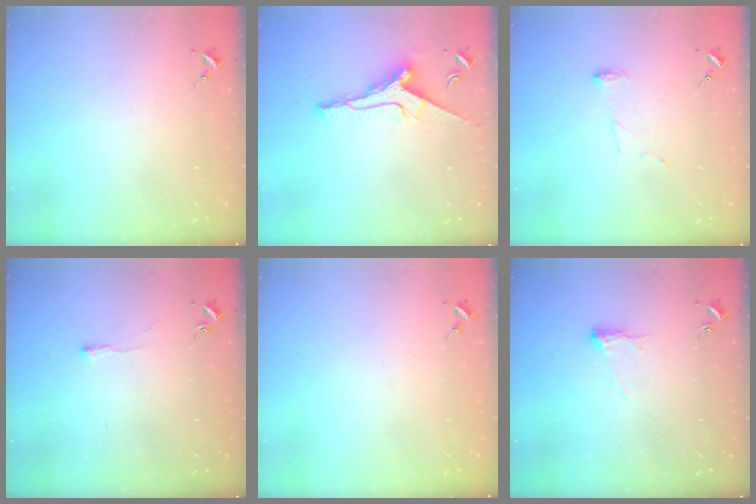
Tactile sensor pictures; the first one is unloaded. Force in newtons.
{"total": 9.6, "press": 9.6, "slide": 1.0}
{"total": 6.6, "press": 6.6, "slide": 0.4}
{"total": 2.5, "press": 2.5, "slide": 0.5}
{"total": 0.0}
{"total": 5.7, "press": 5.6, "slide": 0.9}